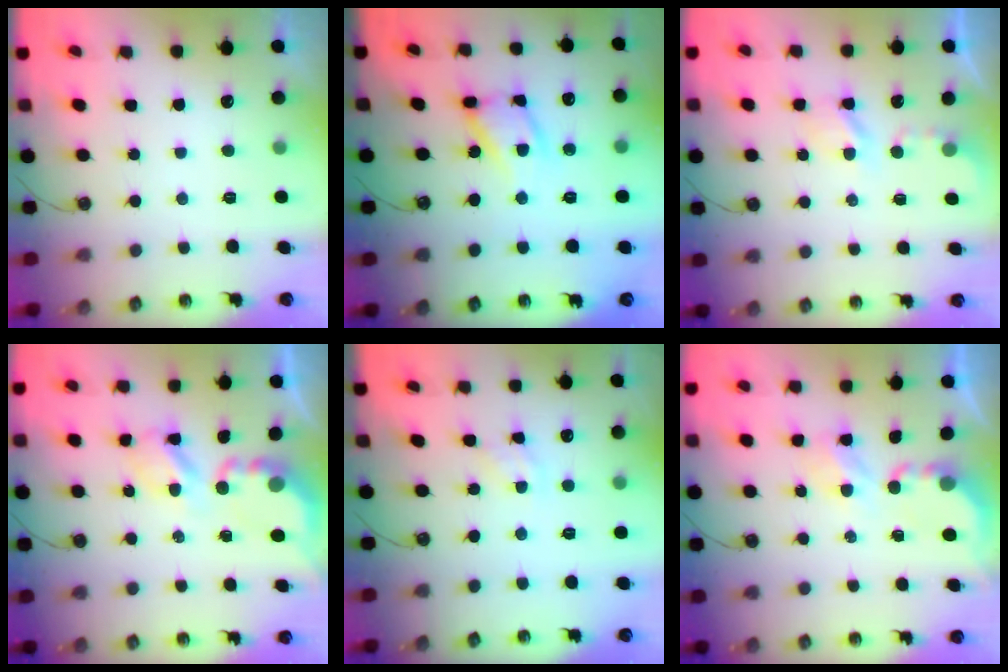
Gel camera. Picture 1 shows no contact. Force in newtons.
{"total": 13.7, "press": 13.7, "slide": 1.1}
{"total": 5.0, "press": 5.0, "slide": 0.5}
{"total": 4.9, "press": 4.9, "slide": 0.5}
{"total": 3.3, "press": 3.3, "slide": 0.3}
{"total": 4.0, "press": 4.0, "slide": 0.1}